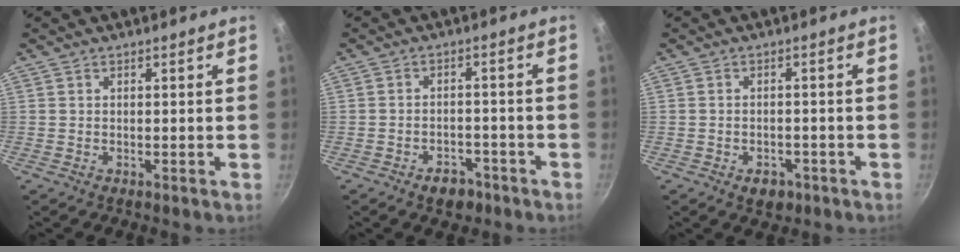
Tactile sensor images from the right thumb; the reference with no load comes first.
{"total": 4.9, "force": [-3.2, 3.0, 2.2], "torque": [-0.015, 0.028, -0.037]}
{"total": 3.9, "force": [-2.0, 2.6, 2.0], "torque": [-0.020, 0.017, -0.017]}